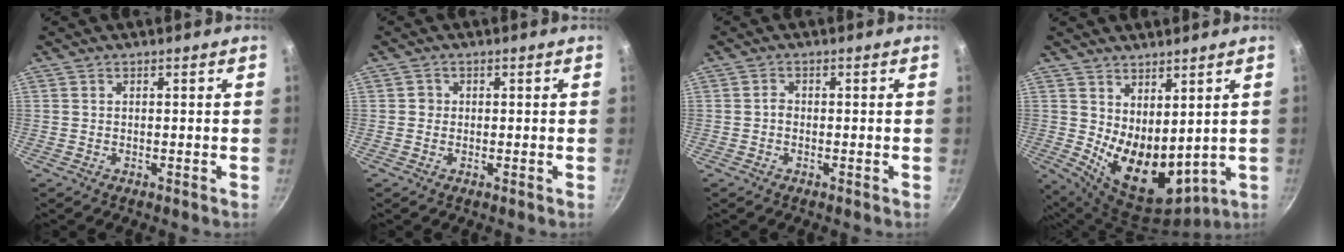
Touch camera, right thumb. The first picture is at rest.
{"total": 1.2, "force": [-0.1, 1.2, 0.2], "torque": [0.002, 0.002, -0.005]}
{"total": 1.1, "force": [-0.4, 0.8, 0.6], "torque": [-0.010, 0.005, -0.009]}
{"total": 12.5, "force": [2.8, 7.2, 9.8], "torque": [-0.126, -0.049, 0.073]}